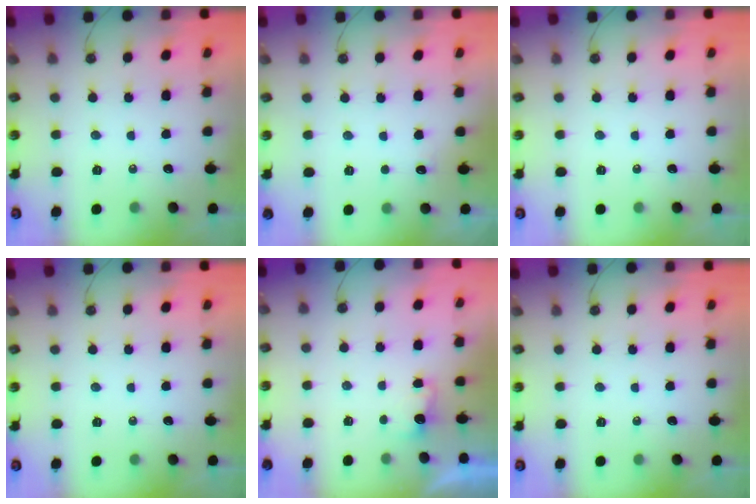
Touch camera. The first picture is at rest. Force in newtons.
{"total": 4.3, "press": 4.1, "slide": 1.2}
{"total": 0.0}
{"total": 0.0}
{"total": 2.6, "press": 2.4, "slide": 1.0}
{"total": 0.0}